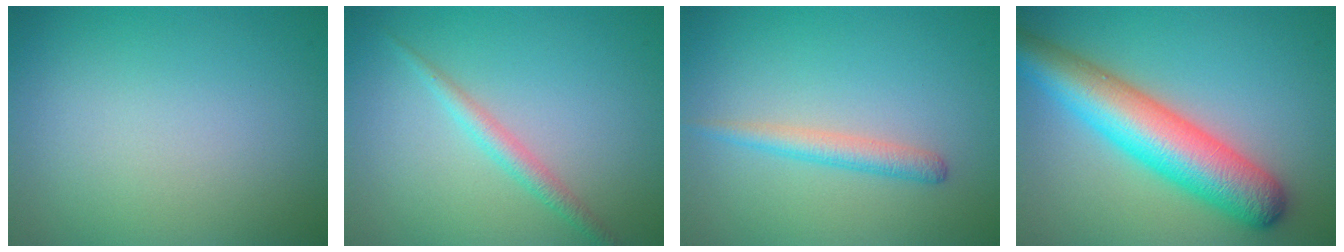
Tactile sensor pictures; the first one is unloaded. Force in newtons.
{"total": 1.8, "press": 1.8, "slide": 0.0}
{"total": 1.9, "press": 1.9, "slide": 0.1}
{"total": 8.4, "press": 8.4, "slide": 0.3}